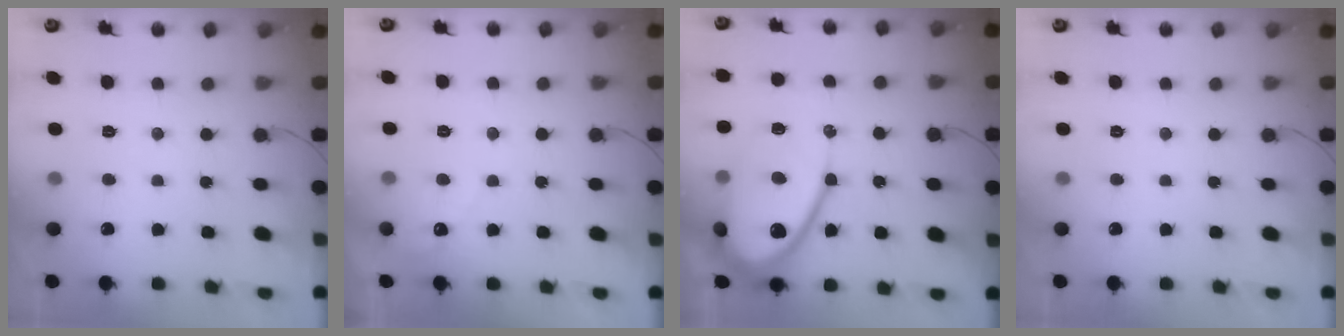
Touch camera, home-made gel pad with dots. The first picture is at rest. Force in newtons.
{"total": 2.8, "press": 2.8, "slide": 0.1}
{"total": 17.8, "press": 17.7, "slide": 1.3}
{"total": 0.0}